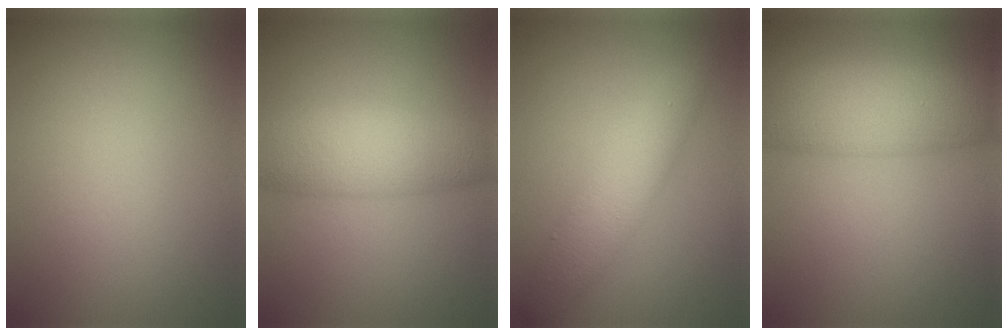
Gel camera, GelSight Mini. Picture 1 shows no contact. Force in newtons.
{"total": 5.5, "press": 5.5, "slide": 0.1}
{"total": 4.3, "press": 4.3, "slide": 0.1}
{"total": 8.0, "press": 8.0, "slide": 0.2}